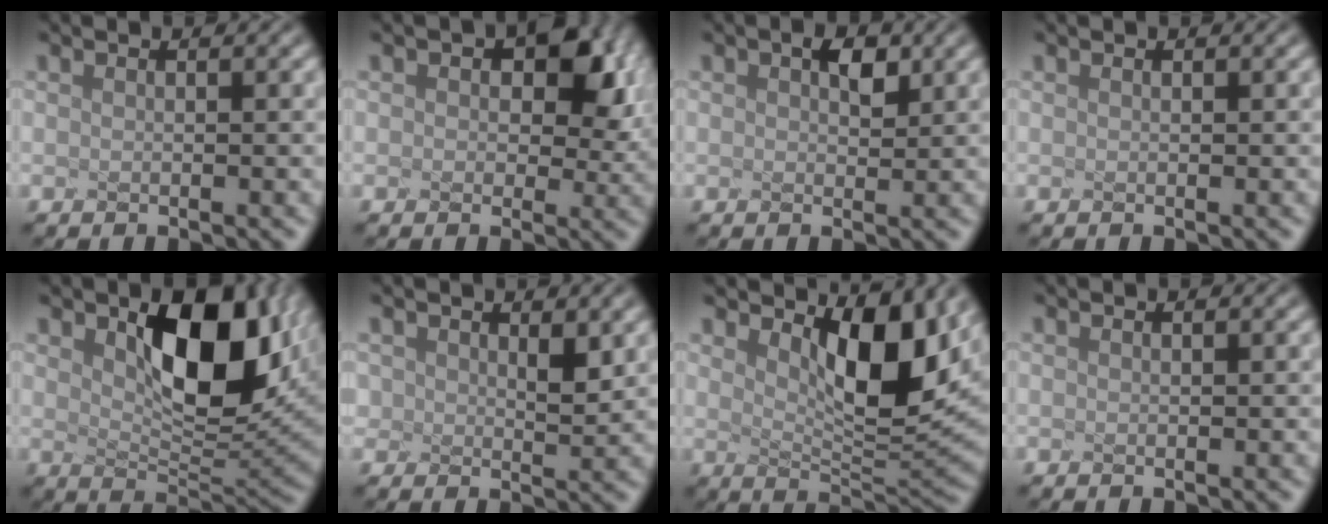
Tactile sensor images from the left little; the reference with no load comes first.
{"total": 3.7, "force": [0.6, 2.1, 3.0], "torque": [-0.072, -0.011, 0.048]}
{"total": 0.9, "force": [-0.5, -0.8, -0.2], "torque": [-0.027, -0.007, 0.033]}
{"total": 0.0}
{"total": 7.1, "force": [1.5, 3.1, 6.2], "torque": [-0.128, -0.018, 0.066]}
{"total": 0.7, "force": [0.2, -0.6, -0.3], "torque": [-0.026, -0.014, 0.048]}
{"total": 5.8, "force": [2.1, 1.4, 5.2], "torque": [-0.111, -0.024, 0.074]}
{"total": 0.0}